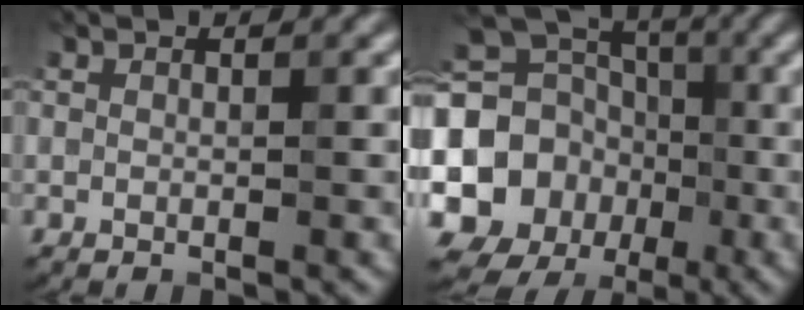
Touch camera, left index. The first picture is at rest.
{"total": 15.7, "force": [-2.4, 14.3, 6.0], "torque": [-0.122, -0.001, -0.075]}